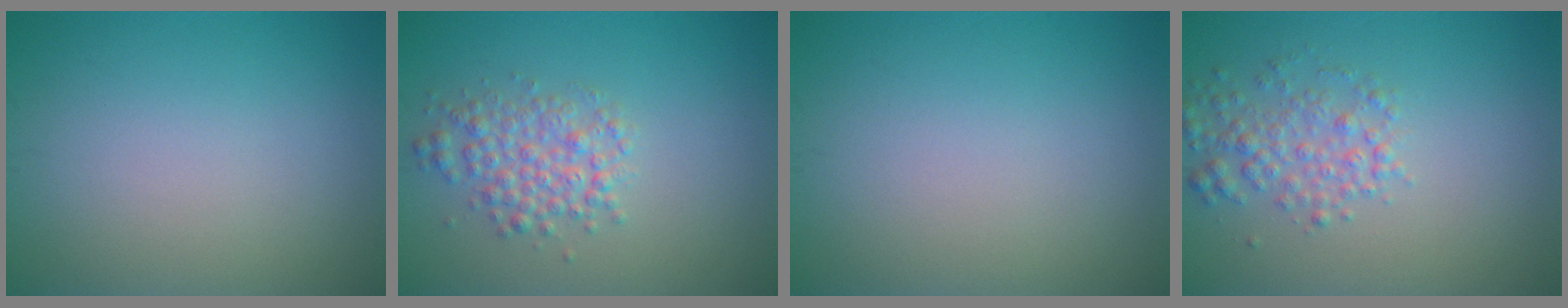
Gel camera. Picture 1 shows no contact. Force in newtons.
{"total": 3.1, "press": 3.1, "slide": 0.1}
{"total": 0.0}
{"total": 2.7, "press": 2.7, "slide": 0.1}